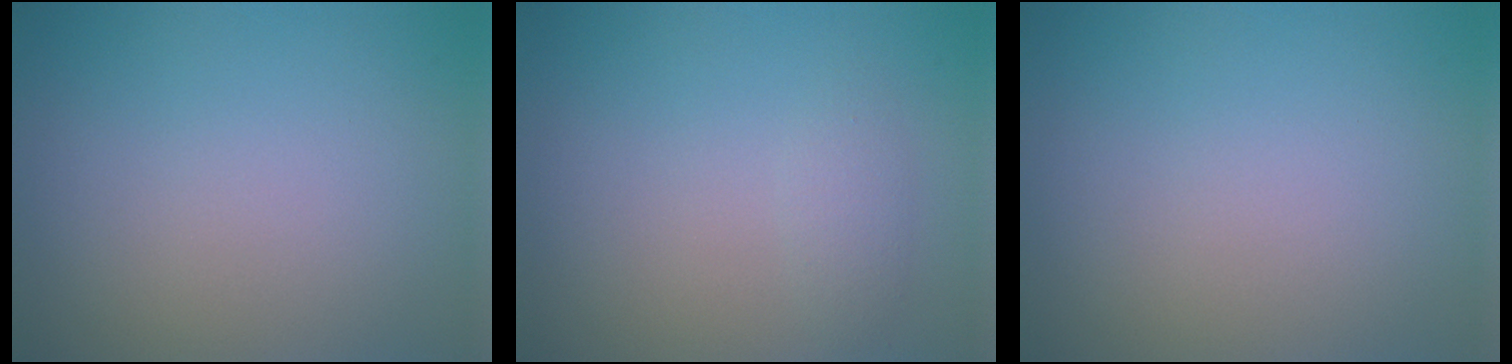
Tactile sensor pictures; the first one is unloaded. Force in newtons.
{"total": 1.1, "press": 1.1, "slide": 0.0}
{"total": 0.0}